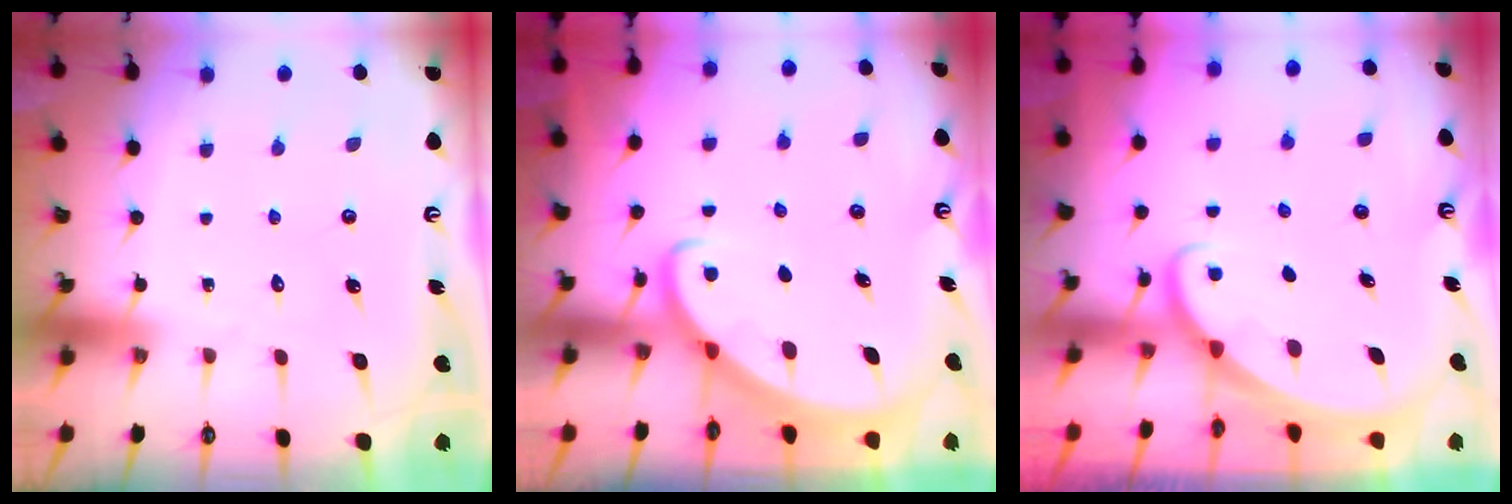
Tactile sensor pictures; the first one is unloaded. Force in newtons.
{"total": 2.5, "press": 2.5, "slide": 0.3}
{"total": 1.8, "press": 1.8, "slide": 0.1}